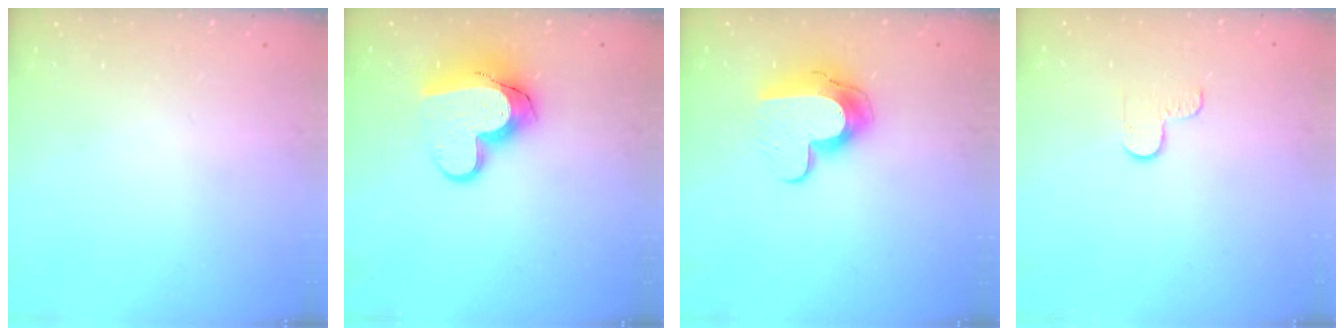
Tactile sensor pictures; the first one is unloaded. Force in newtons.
{"total": 13.4, "press": 13.4, "slide": 1.1}
{"total": 12.1, "press": 12.0, "slide": 0.9}
{"total": 3.3, "press": 3.3, "slide": 0.4}